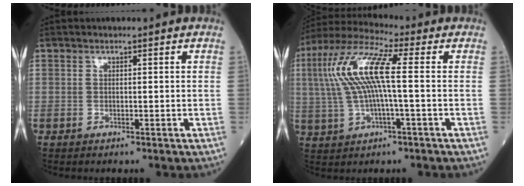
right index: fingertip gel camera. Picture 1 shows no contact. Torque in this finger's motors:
{"motor_torque": [1.94, 0.19, 1.02, 0.21]}